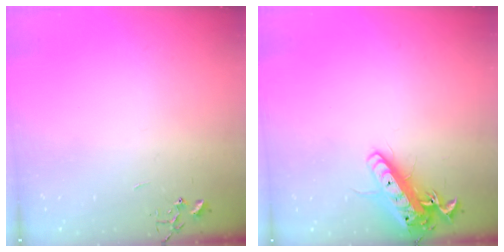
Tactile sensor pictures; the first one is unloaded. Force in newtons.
{"total": 14.8, "press": 14.6, "slide": 2.9}